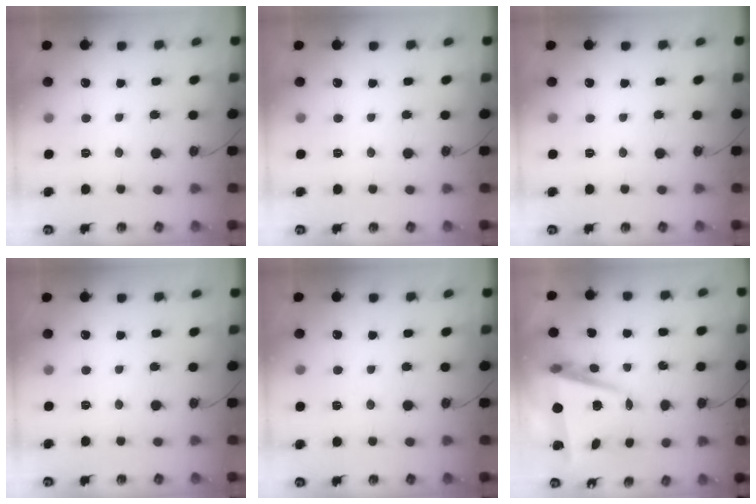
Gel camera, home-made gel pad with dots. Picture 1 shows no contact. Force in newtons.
{"total": 0.0}
{"total": 0.0}
{"total": 0.0}
{"total": 5.5, "press": 3.3, "slide": 4.4}
{"total": 8.7, "press": 8.3, "slide": 2.5}